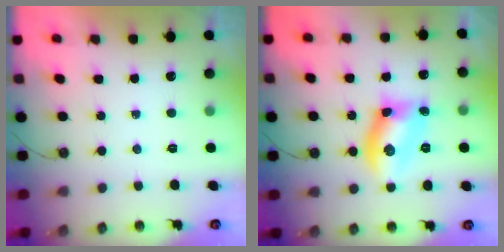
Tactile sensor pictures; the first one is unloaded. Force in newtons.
{"total": 10.8, "press": 10.8, "slide": 0.6}